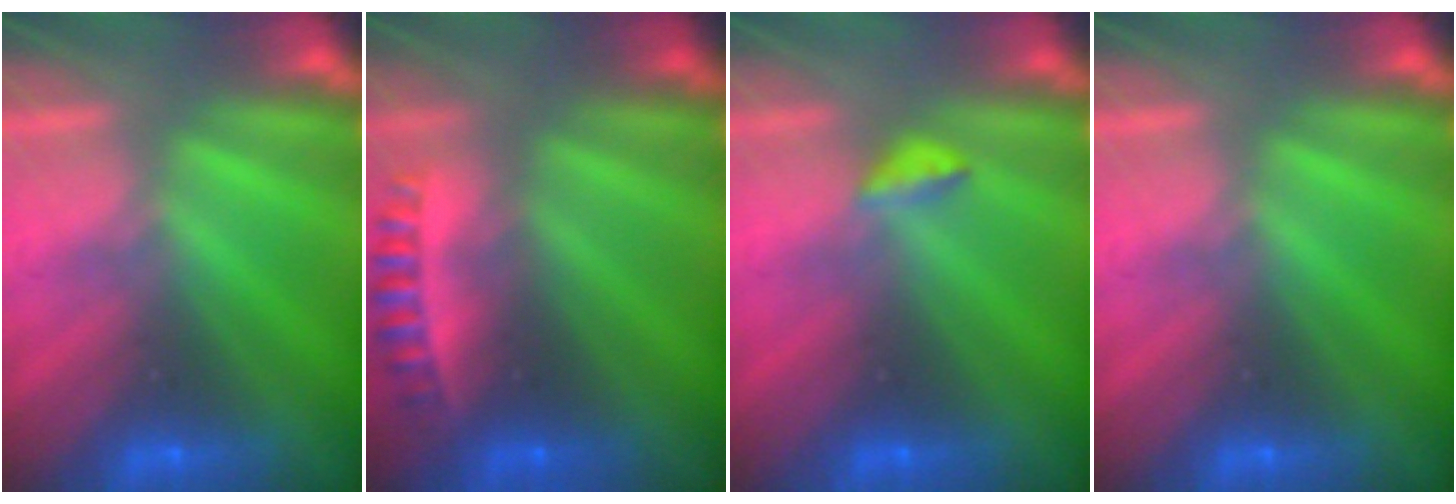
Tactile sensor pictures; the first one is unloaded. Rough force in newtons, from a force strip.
{"total": 2.7}
{"total": 2.8}
{"total": 0.0}